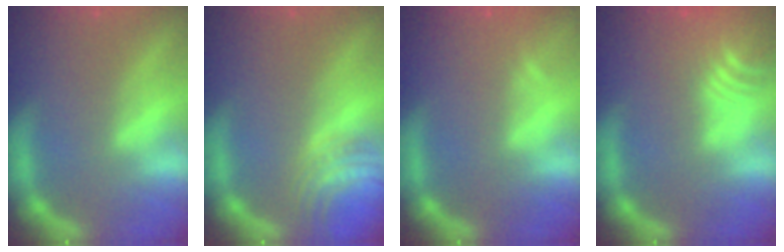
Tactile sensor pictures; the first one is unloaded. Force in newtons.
{"total": 4.5}
{"total": 0.9}
{"total": 8.0}